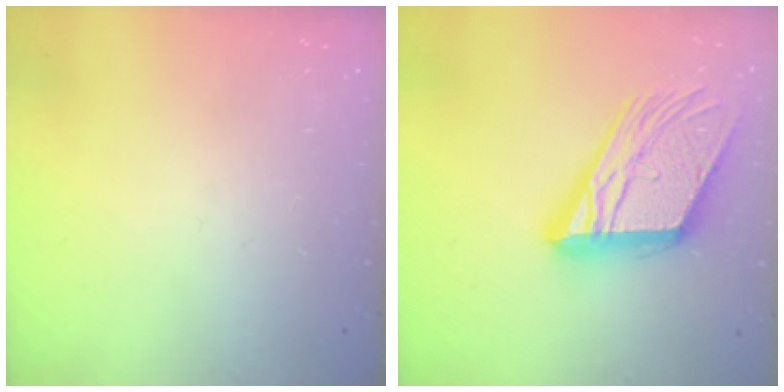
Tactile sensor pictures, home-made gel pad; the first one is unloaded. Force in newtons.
{"total": 20.3, "press": 20.2, "slide": 2.2}